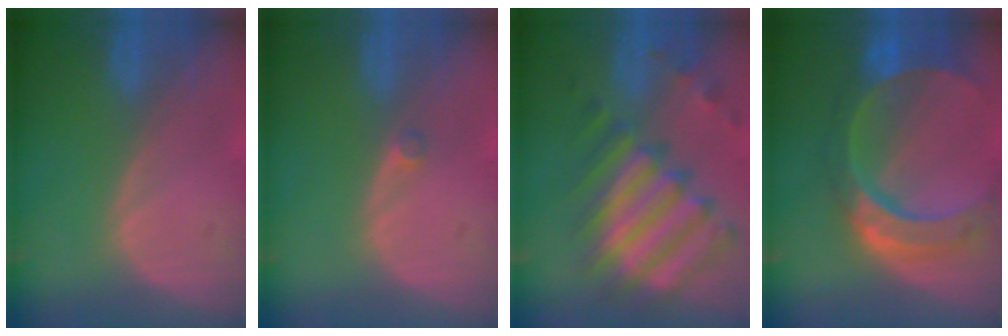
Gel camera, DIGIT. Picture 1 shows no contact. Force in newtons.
{"total": 1.0, "press": 0.9, "slide": 0.5}
{"total": 11.9, "press": 10.4, "slide": 5.8}
{"total": 11.1, "press": 9.2, "slide": 6.1}